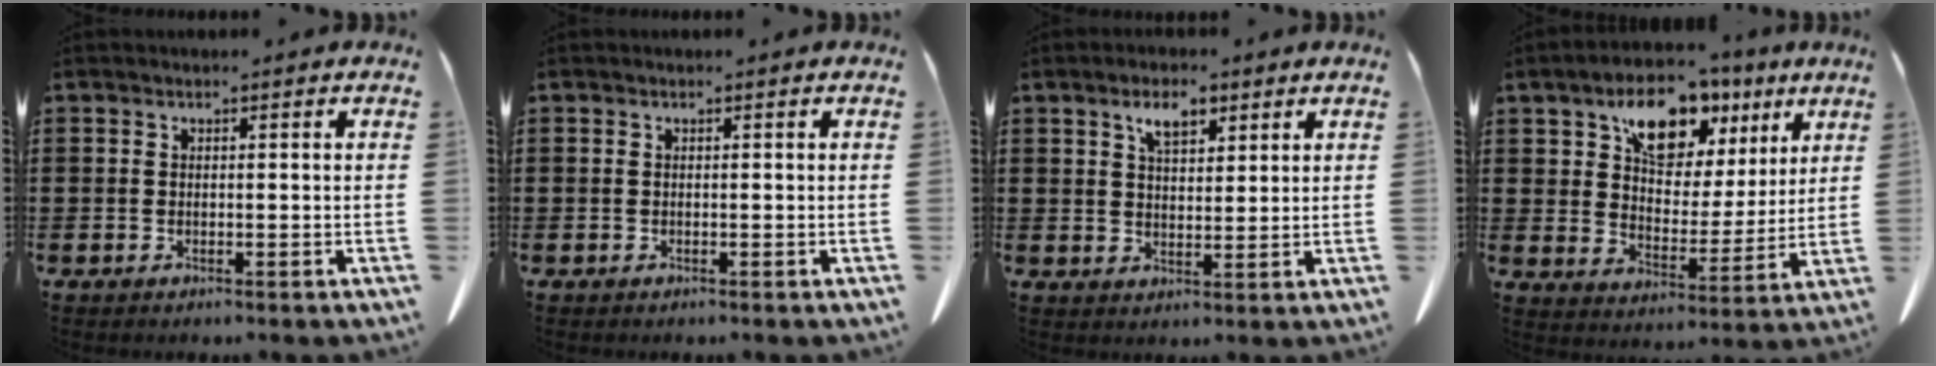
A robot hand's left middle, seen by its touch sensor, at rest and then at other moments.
{"total": 0.0}
{"total": 4.5, "force": [2.9, 2.0, 2.8], "torque": [-0.046, 0.003, 0.048]}
{"total": 11.3, "force": [7.1, 6.5, 6.0], "torque": [-0.111, -0.020, 0.122]}